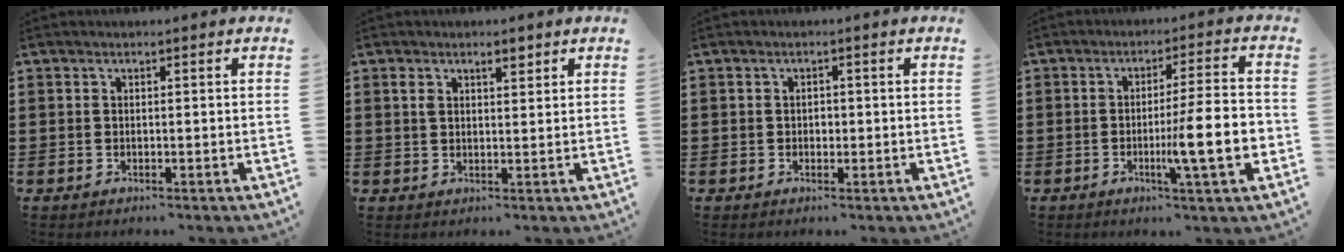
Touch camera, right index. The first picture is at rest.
{"total": 2.8, "force": [1.6, 1.1, 2.0], "torque": [-0.034, 0.002, 0.027]}
{"total": 0.9, "force": [-0.1, 0.7, 0.6], "torque": [-0.013, 0.002, -0.002]}
{"total": 11.2, "force": [-2.5, 1.0, 10.9], "torque": [-0.169, -0.013, -0.046]}